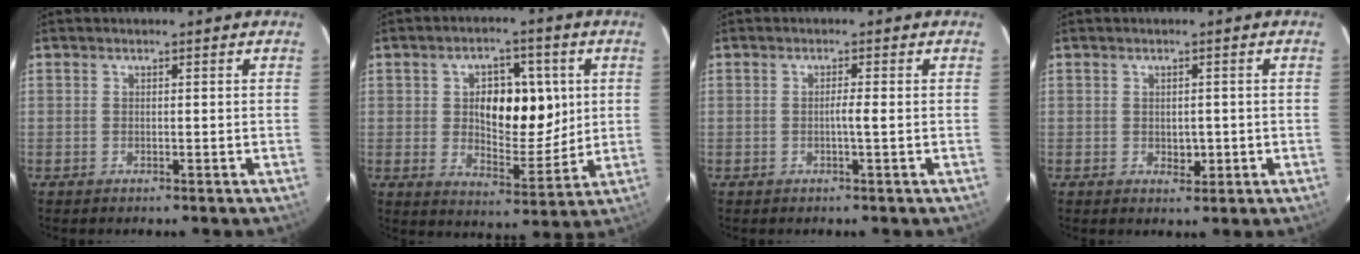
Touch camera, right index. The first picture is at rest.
{"total": 11.4, "force": [2.3, 5.8, 9.6], "torque": [-0.149, 0.013, 0.045]}
{"total": 1.5, "force": [-0.2, -0.3, 1.4], "torque": [-0.027, 0.000, -0.005]}
{"total": 2.2, "force": [-0.3, 1.5, 1.6], "torque": [-0.020, 0.000, 0.002]}